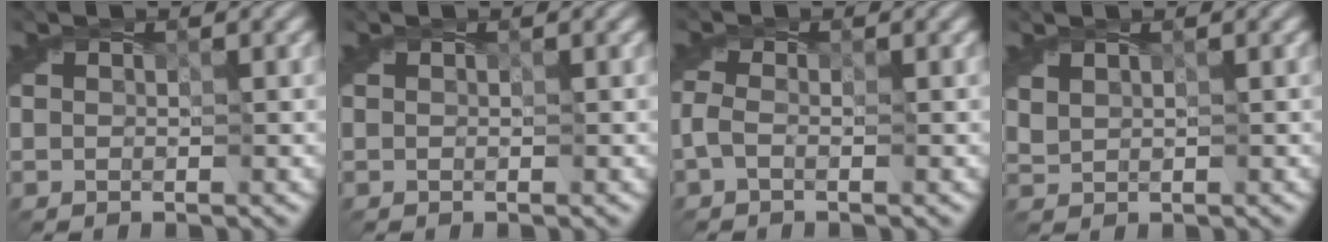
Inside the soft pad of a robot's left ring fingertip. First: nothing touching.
{"total": 0.0}
{"total": 1.1, "force": [-0.7, 0.4, 0.6], "torque": [-0.020, 0.003, -0.019]}
{"total": 1.1, "force": [1.1, 0.4, 0.0], "torque": [-0.007, 0.002, 0.026]}